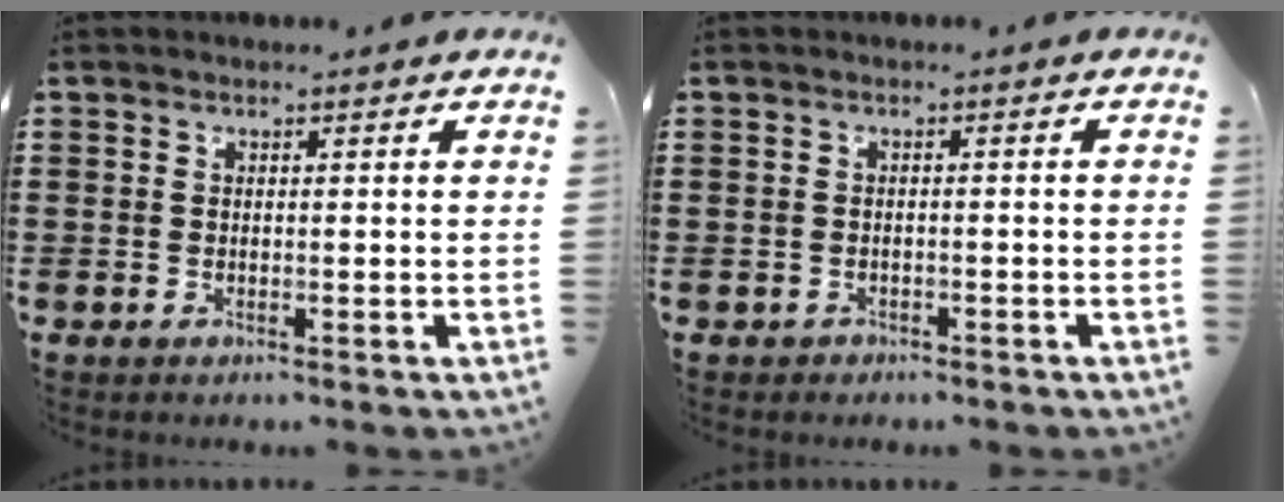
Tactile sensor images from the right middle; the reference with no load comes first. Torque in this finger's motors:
{"motor_torque": [0.16, 0.25, -0.06, -0.01]}